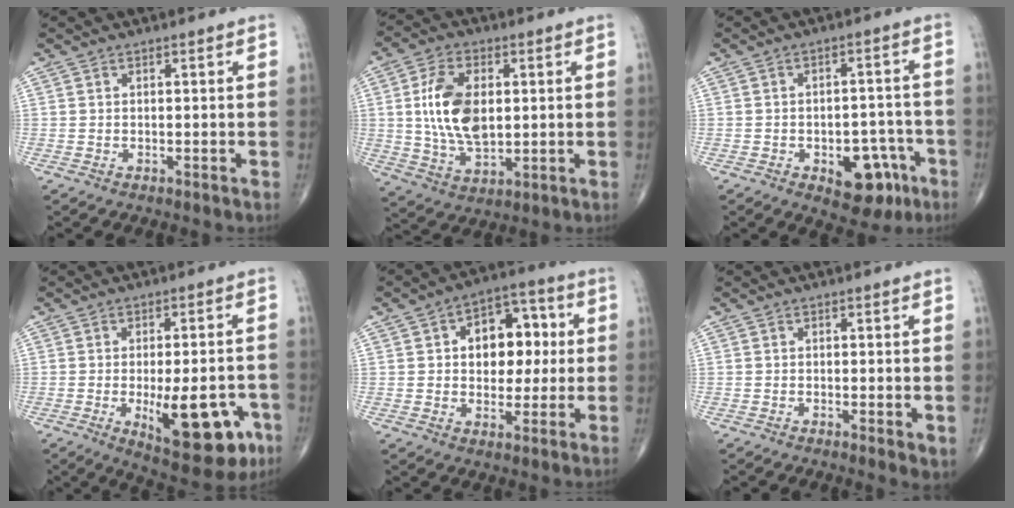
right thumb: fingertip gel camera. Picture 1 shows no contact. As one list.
[{"total": 13.1, "force": [1.6, 7.6, 10.6], "torque": [-0.191, -0.006, 0.034]}, {"total": 10.1, "force": [-4.6, 5.8, 6.9], "torque": [-0.054, 0.036, -0.052]}, {"total": 15.8, "force": [-5.0, 6.3, 13.6], "torque": [-0.162, 0.005, -0.053]}, {"total": 12.8, "force": [2.0, 8.5, 9.3], "torque": [-0.085, 0.019, 0.026]}, {"total": 2.4, "force": [-0.3, 0.6, 2.3], "torque": [-0.035, -0.009, -0.007]}]